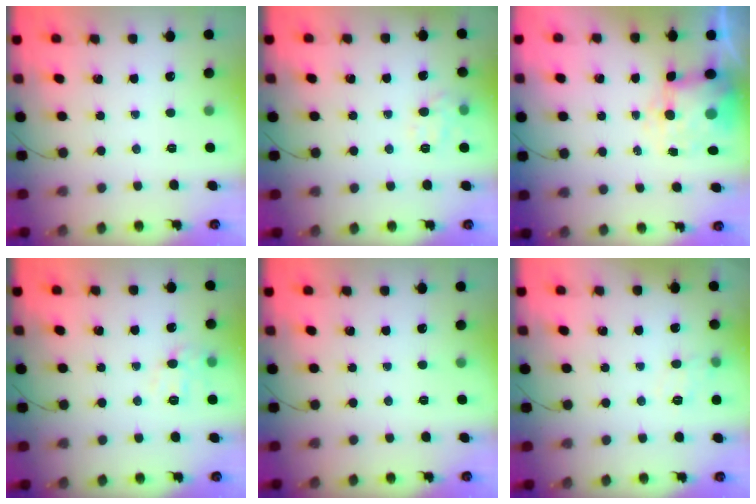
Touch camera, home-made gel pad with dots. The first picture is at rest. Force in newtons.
{"total": 8.9, "press": 8.8, "slide": 1.2}
{"total": 8.2, "press": 8.0, "slide": 1.8}
{"total": 8.4, "press": 8.3, "slide": 1.2}
{"total": 0.0}
{"total": 4.8, "press": 4.6, "slide": 1.5}